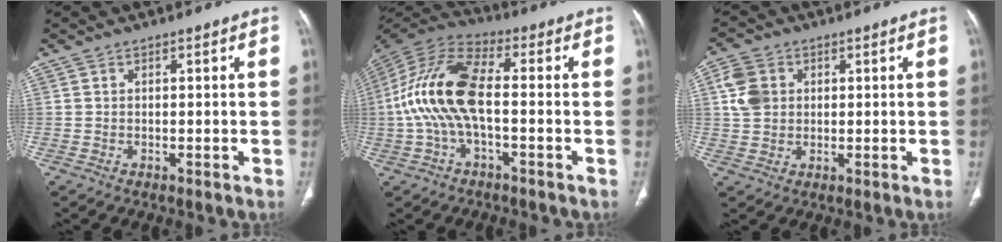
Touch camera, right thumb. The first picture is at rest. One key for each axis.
{"total": 15.0, "fx": -1.4, "fy": 6.7, "fz": 13.4, "tx": -0.292, "ty": 0.038, "tz": -0.033}
{"total": 6.1, "fx": 1.5, "fy": 4.9, "fz": 3.3, "tx": -0.059, "ty": 0.003, "tz": 0.027}